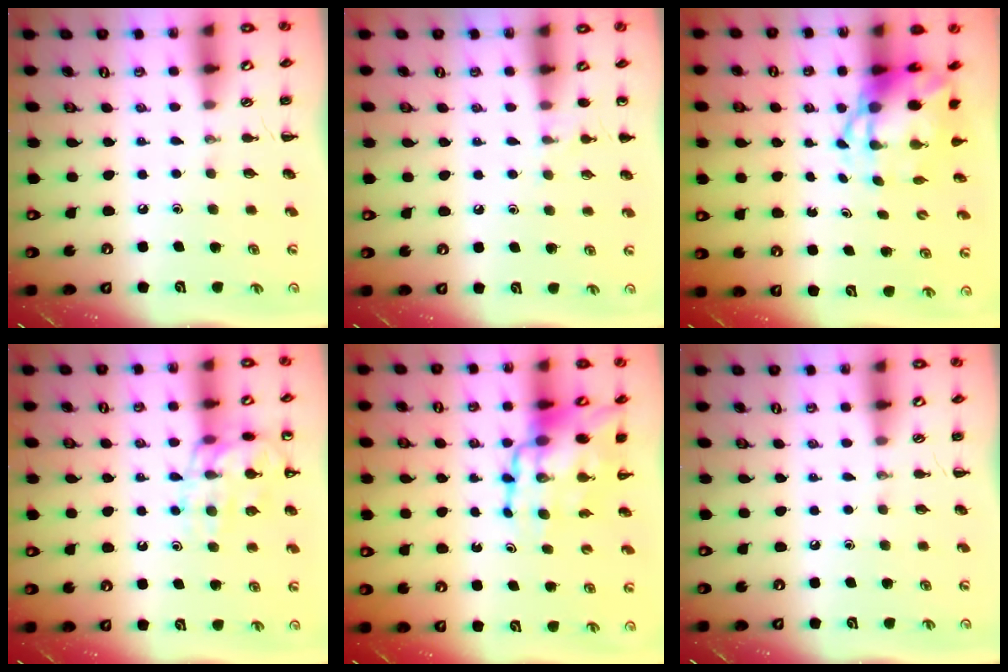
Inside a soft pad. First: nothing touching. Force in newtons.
{"total": 5.2, "press": 4.9, "slide": 1.6}
{"total": 6.3, "press": 6.1, "slide": 1.7}
{"total": 14.2, "press": 14.1, "slide": 2.0}
{"total": 14.7, "press": 14.2, "slide": 3.9}
{"total": 0.0}